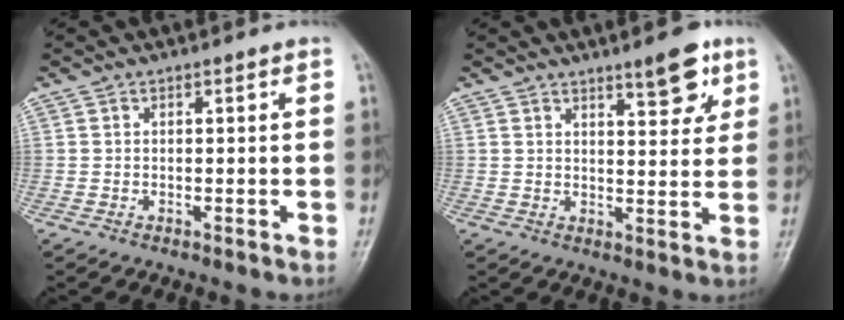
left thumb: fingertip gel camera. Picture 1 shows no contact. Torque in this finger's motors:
{"motor_torque": [-0.06, 0.18, -0.21, -0.05, 0.08]}